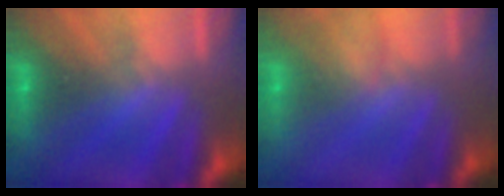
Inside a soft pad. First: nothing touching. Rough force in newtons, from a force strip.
{"total": 3.6}